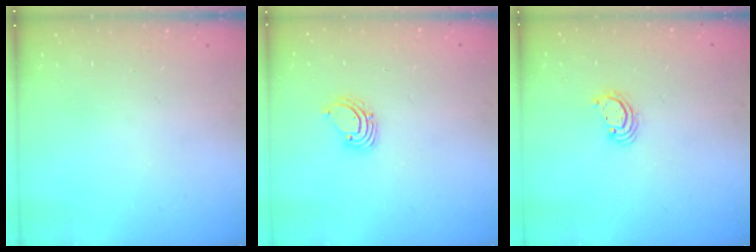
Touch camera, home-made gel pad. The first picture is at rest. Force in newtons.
{"total": 2.6, "press": 2.6, "slide": 0.2}
{"total": 2.2, "press": 2.2, "slide": 0.2}